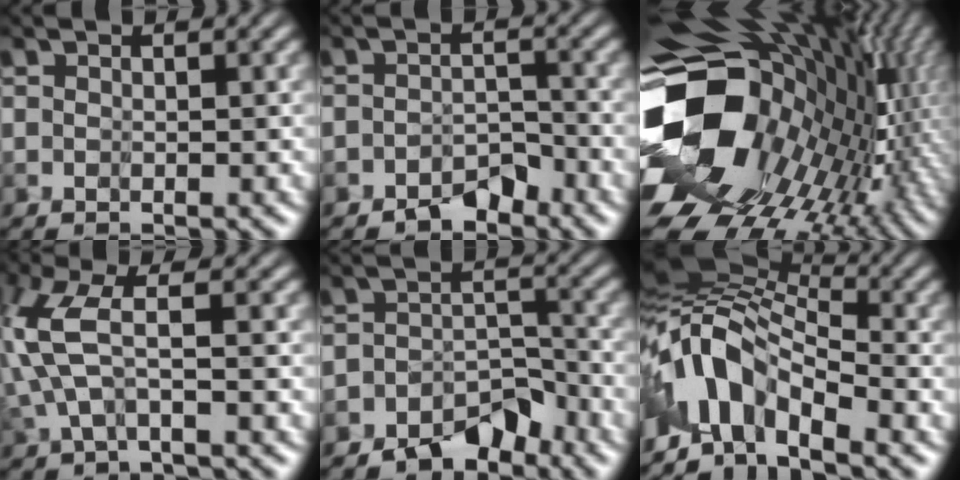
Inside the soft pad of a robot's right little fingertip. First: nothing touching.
{"total": 3.6, "force": [-3.2, -0.4, -1.5], "torque": [0.034, 0.003, -0.057]}
{"total": 16.6, "force": [-2.3, 12.2, 11.0], "torque": [-0.245, -0.021, -0.027]}
{"total": 4.1, "force": [0.5, 0.6, 4.0], "torque": [-0.122, 0.014, 0.002]}
{"total": 5.7, "force": [-5.4, 1.3, -1.3], "torque": [0.053, 0.012, -0.098]}
{"total": 5.7, "force": [-4.0, 2.0, 3.4], "torque": [-0.057, 0.018, -0.086]}